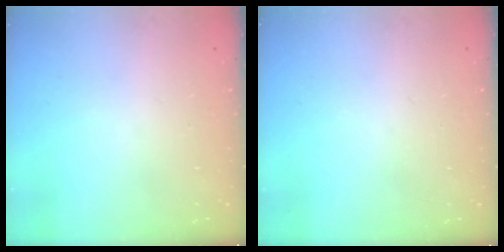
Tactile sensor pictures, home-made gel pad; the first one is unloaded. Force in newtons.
{"total": 0.0}